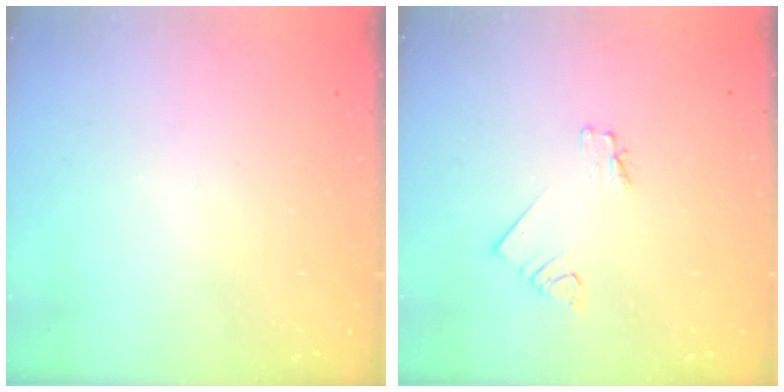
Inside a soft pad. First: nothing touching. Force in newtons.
{"total": 1.6, "press": 1.5, "slide": 0.2}